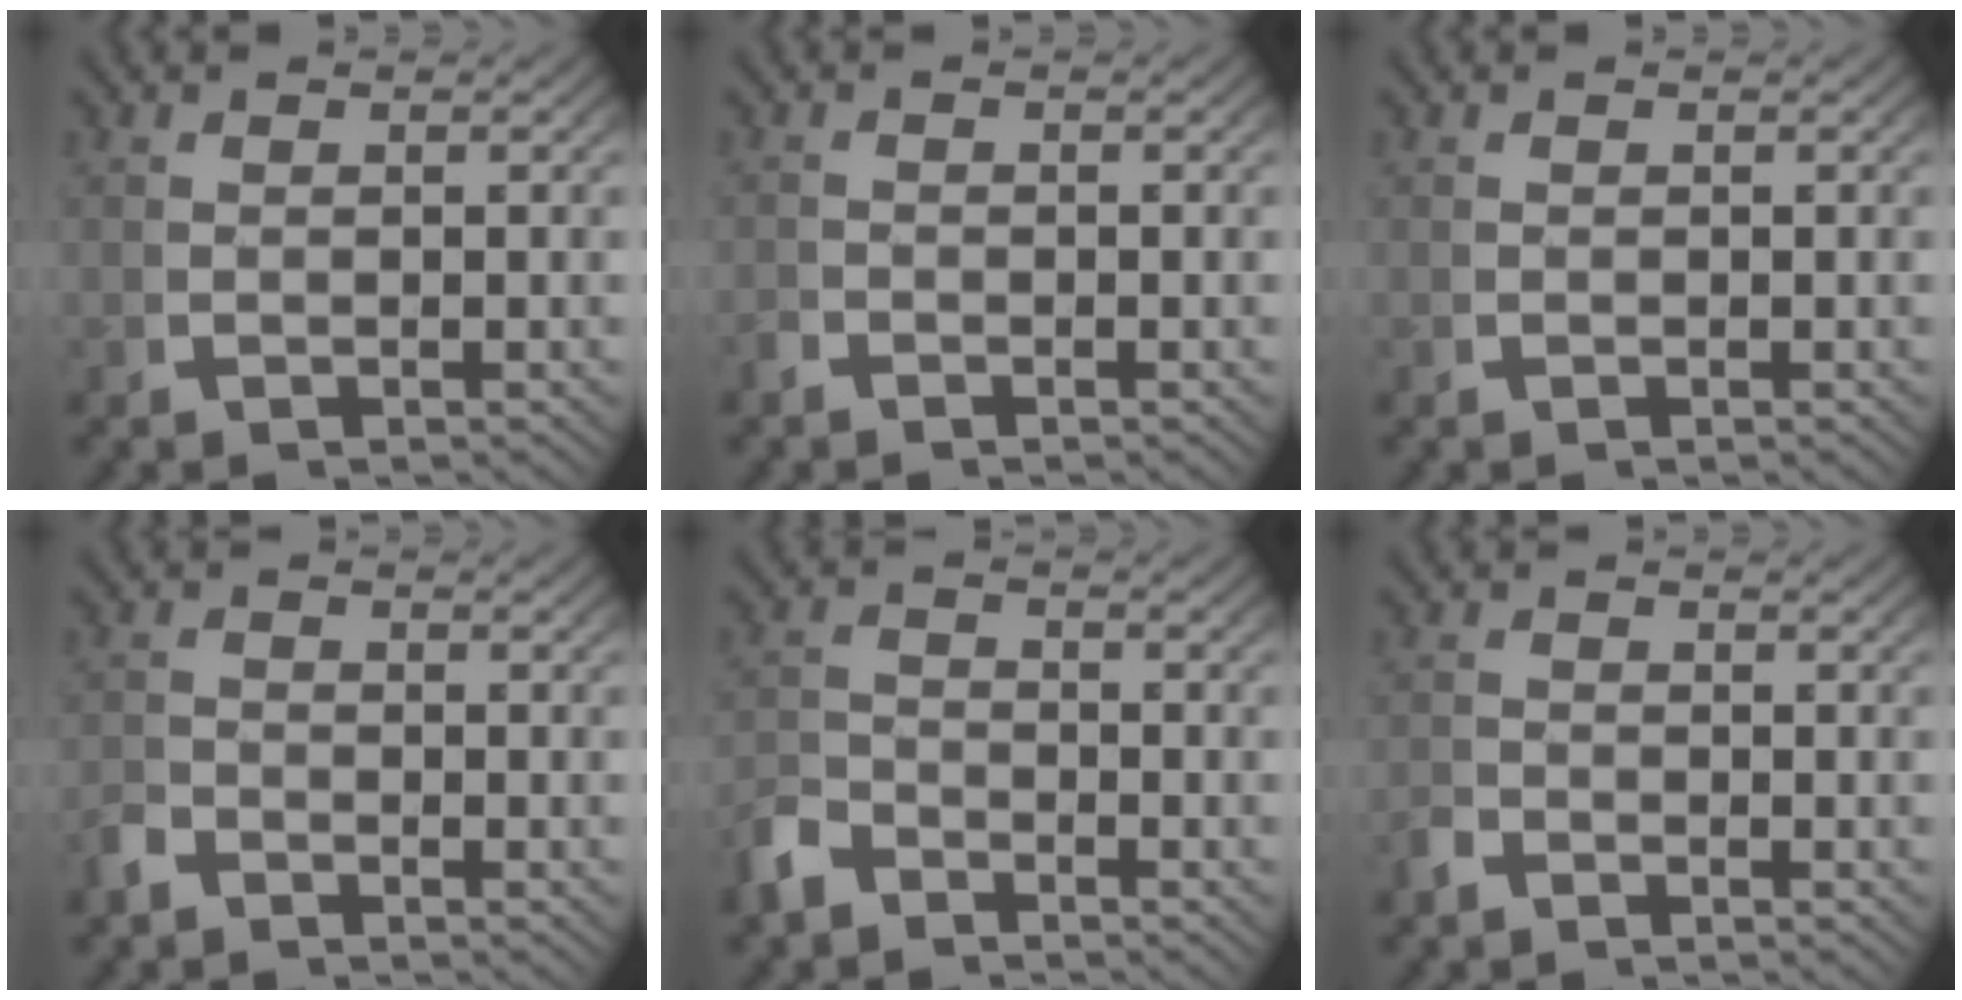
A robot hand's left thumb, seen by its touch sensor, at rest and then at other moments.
{"total": 0.7, "force": [-0.7, 0.0, 0.0], "torque": [0.004, 0.002, -0.017]}
{"total": 0.0}
{"total": 1.3, "force": [-1.3, 0.2, 0.2], "torque": [-0.001, -0.002, -0.028]}
{"total": 2.6, "force": [-2.4, 1.0, 0.6], "torque": [-0.013, -0.007, -0.045]}
{"total": 1.0, "force": [-1.0, 0.1, 0.1], "torque": [0.002, 0.001, -0.024]}